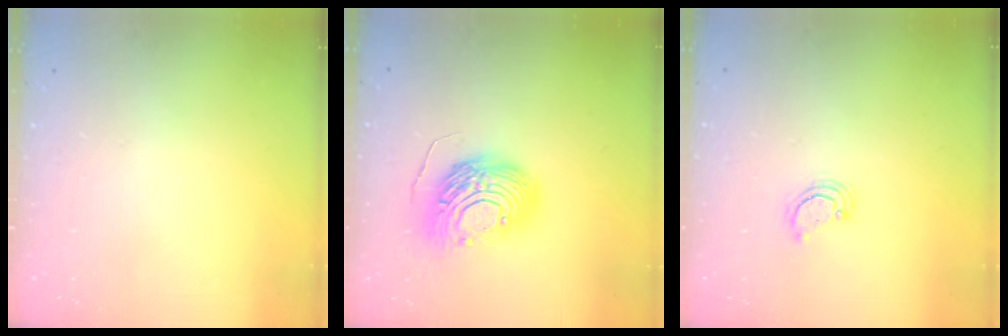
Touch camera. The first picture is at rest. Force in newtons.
{"total": 15.7, "press": 15.7, "slide": 1.3}
{"total": 2.6, "press": 2.6, "slide": 0.3}